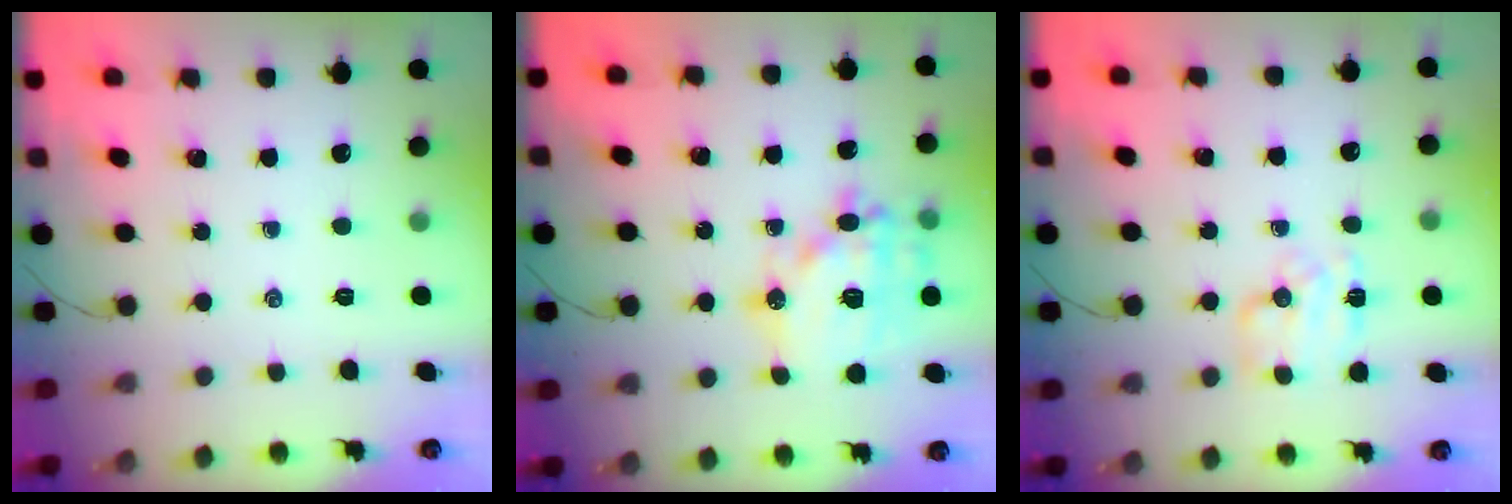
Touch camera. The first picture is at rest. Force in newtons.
{"total": 18.1, "press": 17.9, "slide": 2.3}
{"total": 7.5, "press": 7.4, "slide": 0.8}